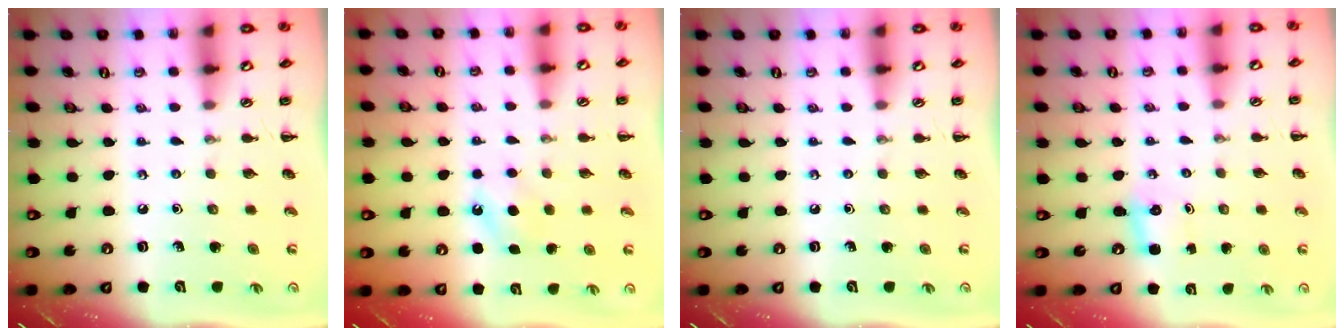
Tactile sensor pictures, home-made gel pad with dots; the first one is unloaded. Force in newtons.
{"total": 6.2, "press": 6.0, "slide": 1.4}
{"total": 0.0}
{"total": 2.5, "press": 2.4, "slide": 0.8}